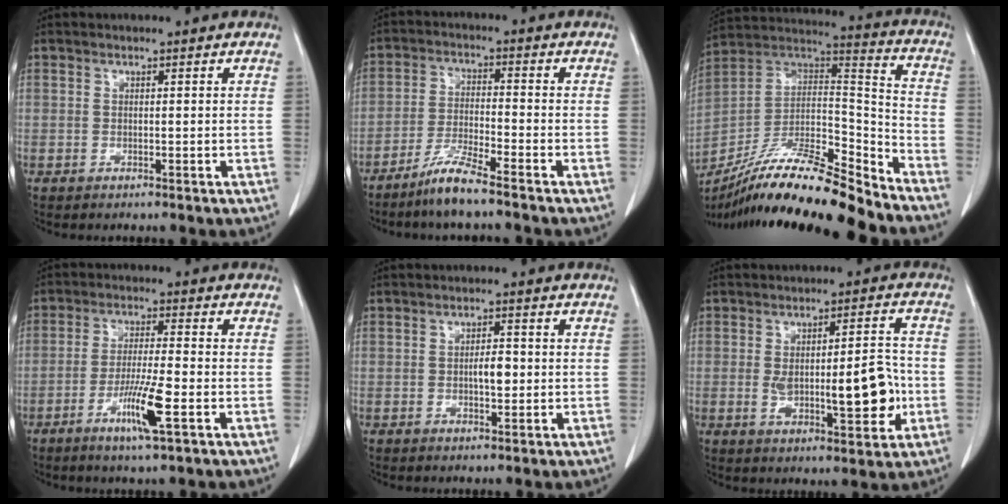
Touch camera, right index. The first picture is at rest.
{"total": 6.1, "force": [-4.9, -0.4, 3.6], "torque": [-0.074, -0.019, -0.102]}
{"total": 21.3, "force": [-18.1, 1.6, 11.2], "torque": [-0.206, 0.016, -0.324]}
{"total": 7.7, "force": [-3.4, -0.1, 6.9], "torque": [-0.132, -0.015, -0.063]}
{"total": 2.8, "force": [-0.3, 1.0, 2.7], "torque": [-0.044, 0.002, -0.002]}
{"total": 11.6, "force": [-1.6, 3.5, 11.0], "torque": [-0.164, 0.012, -0.013]}